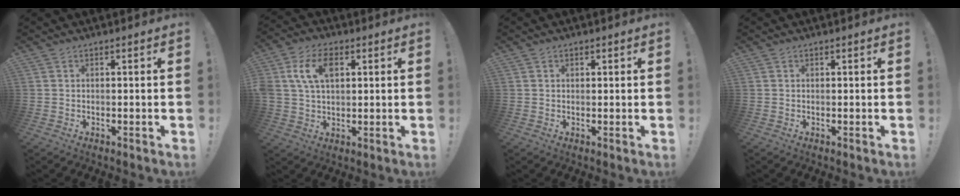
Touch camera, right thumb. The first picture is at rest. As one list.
[{"total": 10.6, "force": [3.1, 6.8, 7.5], "torque": [-0.155, 0.009, 0.057]}, {"total": 0.6, "force": [0.4, 0.4, 0.2], "torque": [-0.001, 0.001, 0.007]}, {"total": 0.0}]